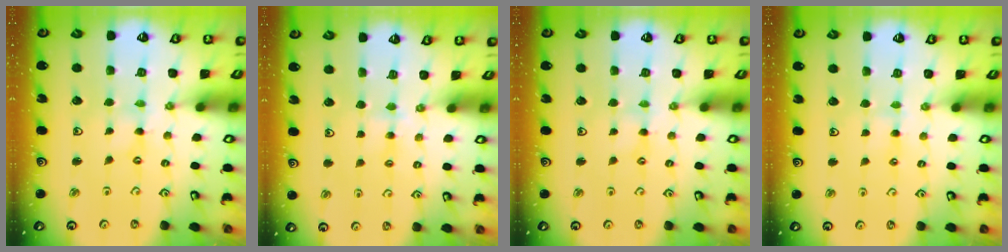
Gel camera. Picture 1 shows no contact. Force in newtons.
{"total": 3.5, "press": 3.5, "slide": 0.4}
{"total": 2.5, "press": 2.5, "slide": 0.4}
{"total": 2.6, "press": 2.6, "slide": 0.5}